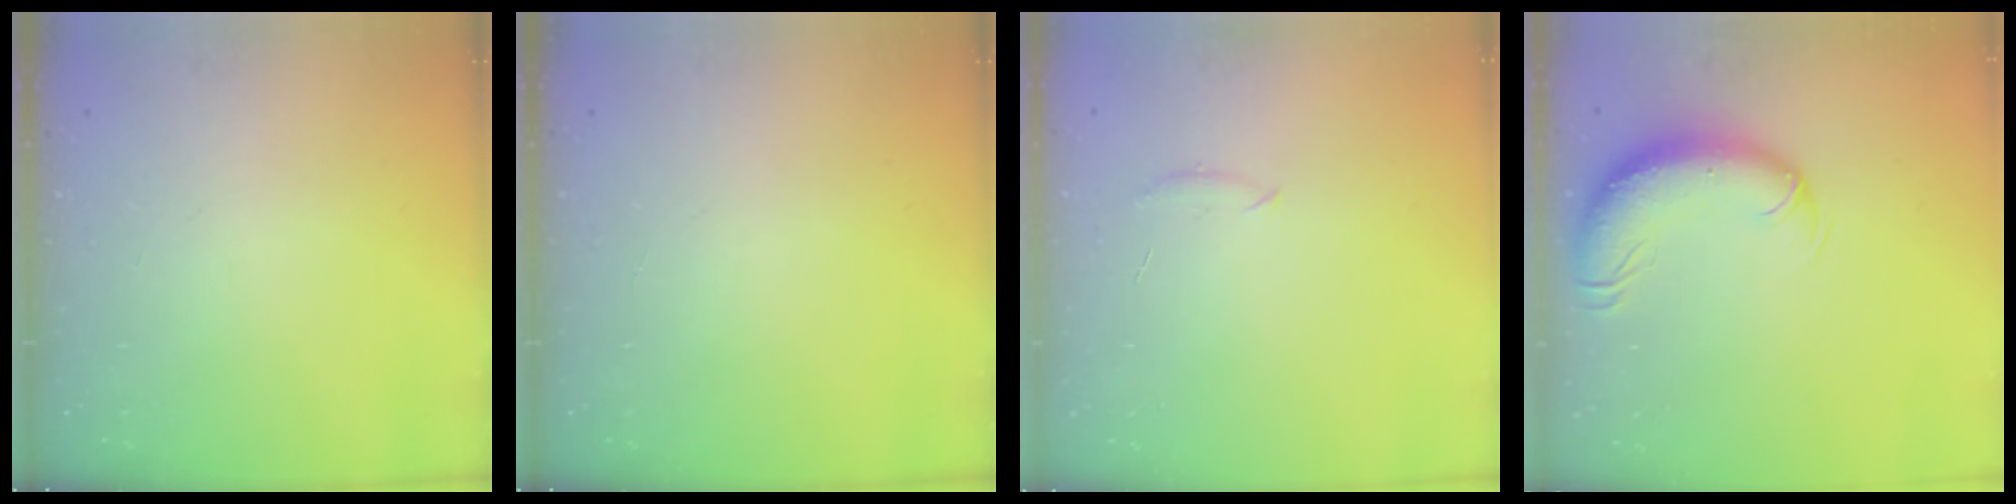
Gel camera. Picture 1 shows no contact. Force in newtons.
{"total": 0.0}
{"total": 5.5, "press": 5.2, "slide": 1.5}
{"total": 10.6, "press": 10.3, "slide": 2.5}